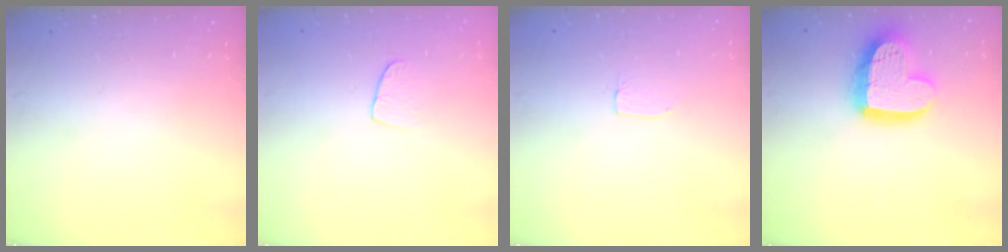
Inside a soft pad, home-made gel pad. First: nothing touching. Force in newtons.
{"total": 5.9, "press": 5.9, "slide": 0.4}
{"total": 2.0, "press": 2.0, "slide": 0.0}
{"total": 16.5, "press": 16.4, "slide": 1.3}